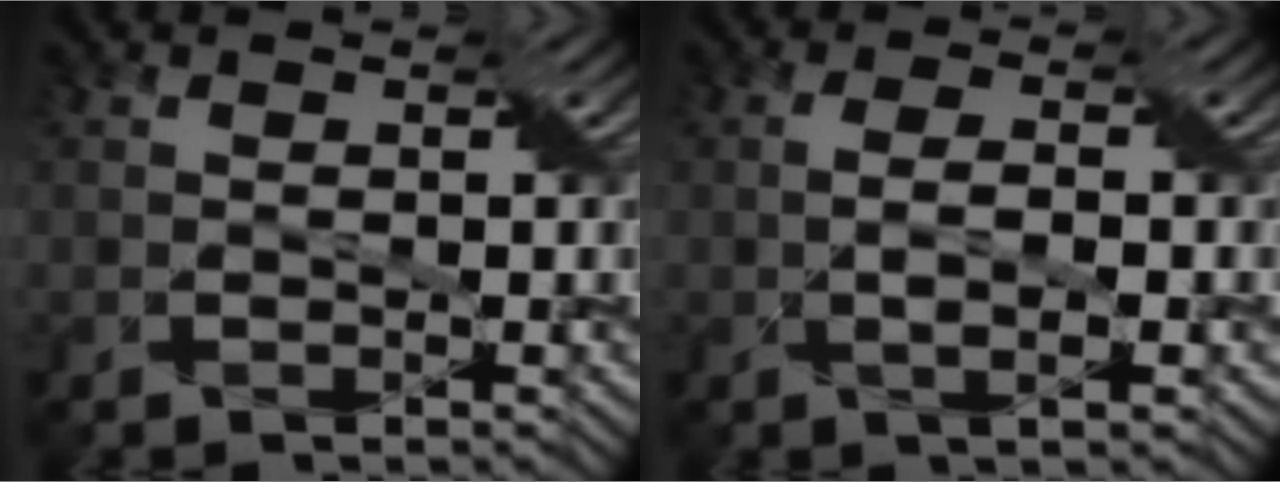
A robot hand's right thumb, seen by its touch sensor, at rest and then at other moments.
{"total": 3.0, "force": [-0.5, 0.7, 2.8], "torque": [-0.061, 0.002, -0.008]}